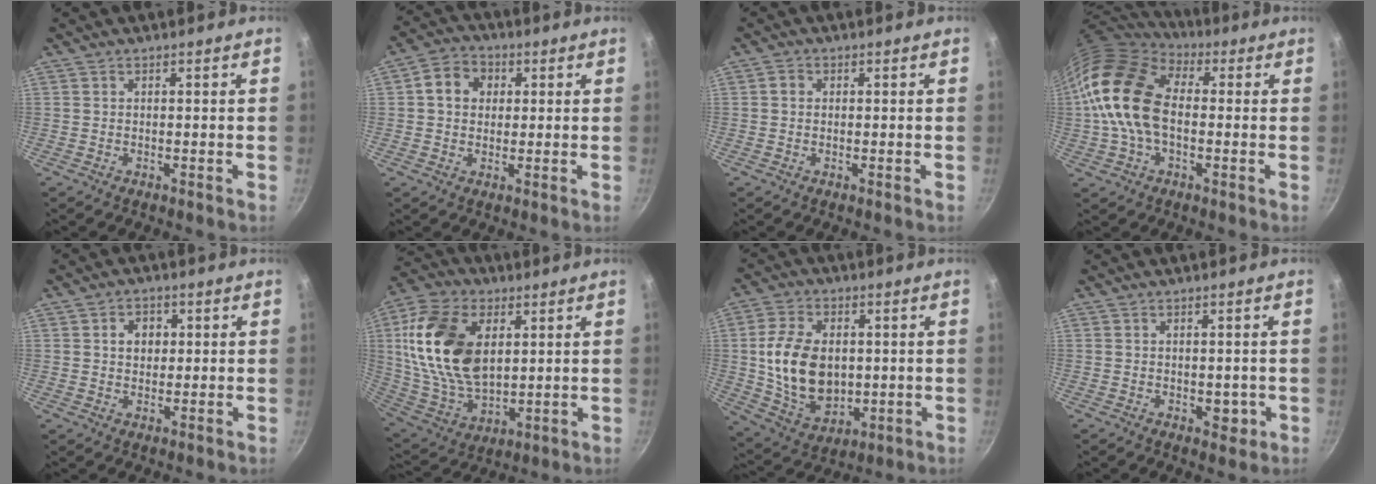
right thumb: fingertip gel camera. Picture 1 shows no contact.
{"total": 7.2, "force": [1.6, 5.9, 3.7], "torque": [-0.037, 0.010, 0.013]}
{"total": 1.6, "force": [0.2, 1.3, 0.8], "torque": [-0.011, 0.006, 0.001]}
{"total": 17.5, "force": [0.2, 11.4, 13.2], "torque": [-0.236, 0.027, -0.011]}
{"total": 4.5, "force": [1.0, 3.7, 2.4], "torque": [-0.017, 0.003, 0.013]}
{"total": 21.7, "force": [4.9, 13.6, 16.2], "torque": [-0.296, -0.012, 0.101]}
{"total": 15.0, "force": [0.9, 10.4, 10.8], "torque": [-0.170, -0.012, 0.031]}
{"total": 3.0, "force": [-0.5, 2.0, 2.2], "torque": [-0.012, -0.001, -0.004]}